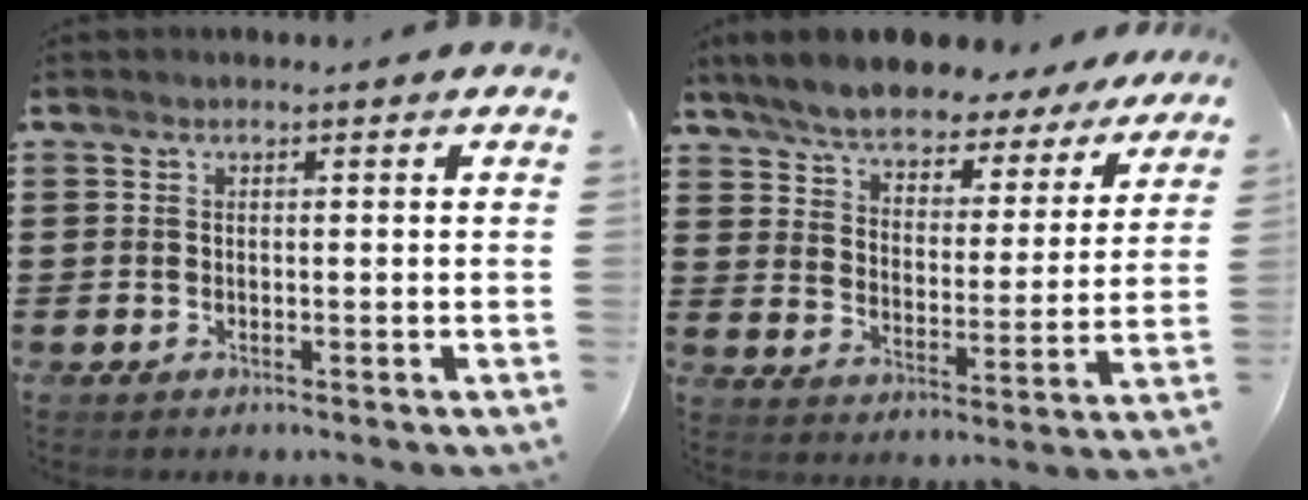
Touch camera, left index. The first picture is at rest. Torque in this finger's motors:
{"motor_torque": [2.14, 0.00, 1.05, 0.21]}